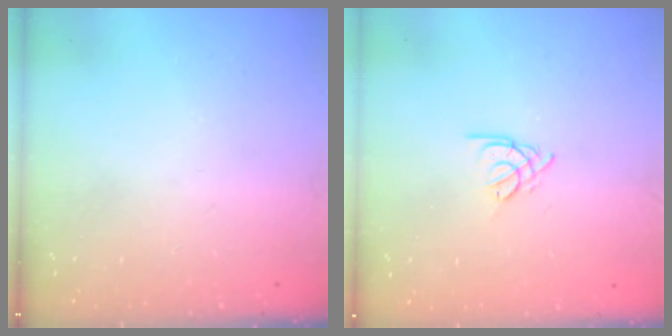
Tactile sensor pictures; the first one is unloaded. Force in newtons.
{"total": 2.5, "press": 2.5, "slide": 0.7}